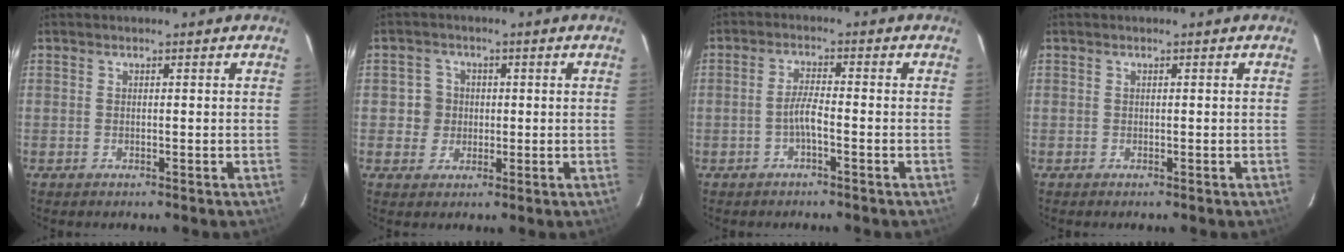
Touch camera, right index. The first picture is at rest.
{"total": 4.1, "force": [0.0, 4.0, 0.5], "torque": [0.001, 0.014, 0.001]}
{"total": 2.9, "force": [-1.5, 0.2, 2.4], "torque": [-0.054, 0.007, -0.030]}
{"total": 0.0}